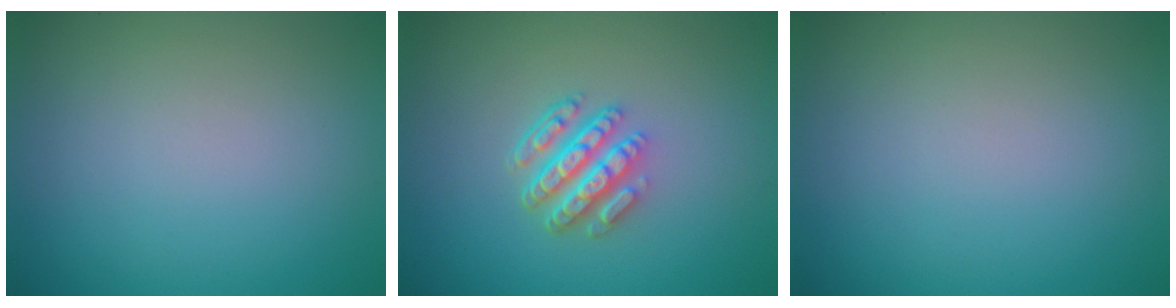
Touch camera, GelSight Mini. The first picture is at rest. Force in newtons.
{"total": 4.7, "press": 3.5, "slide": 3.1}
{"total": 0.0}